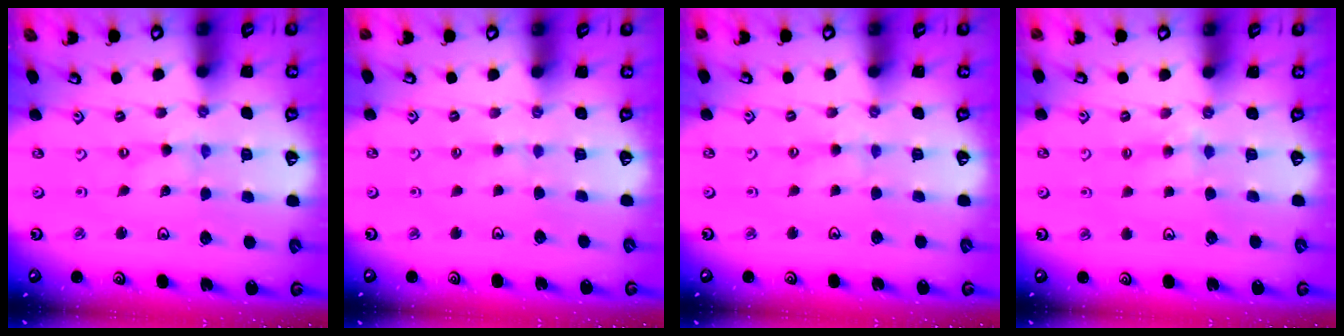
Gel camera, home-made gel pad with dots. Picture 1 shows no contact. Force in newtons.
{"total": 1.9, "press": 1.9, "slide": 0.4}
{"total": 2.8, "press": 2.8, "slide": 0.5}
{"total": 3.7, "press": 3.7, "slide": 0.5}